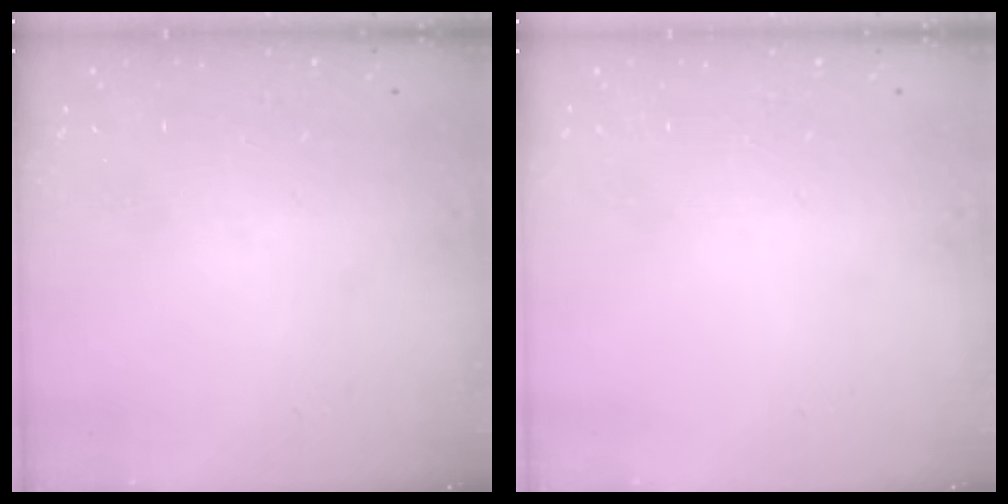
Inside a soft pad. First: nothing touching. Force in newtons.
{"total": 0.0}